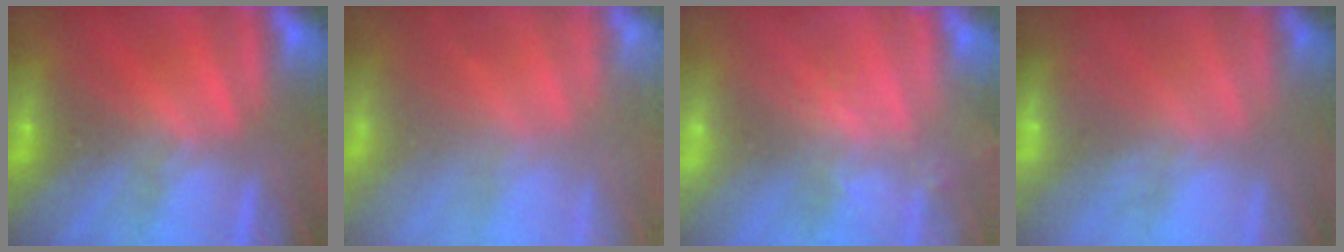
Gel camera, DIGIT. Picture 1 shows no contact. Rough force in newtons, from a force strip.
{"total": 7.5}
{"total": 2.2}
{"total": 2.4}